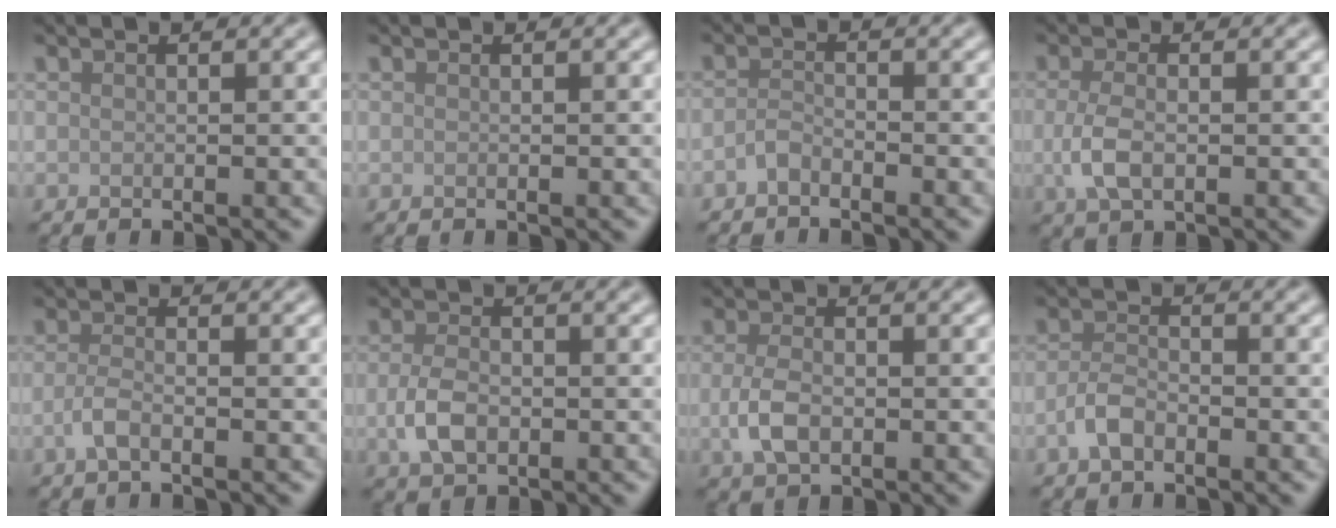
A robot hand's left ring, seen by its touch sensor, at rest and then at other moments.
{"total": 0.0}
{"total": 1.3, "force": [-1.0, 0.5, 0.6], "torque": [-0.011, 0.003, -0.024]}
{"total": 3.0, "force": [-0.4, 1.5, 2.5], "torque": [-0.061, -0.005, -0.008]}
{"total": 1.8, "force": [-0.9, 0.6, 1.4], "torque": [-0.031, 0.000, -0.021]}
{"total": 3.1, "force": [-0.7, 2.0, 2.2], "torque": [-0.046, -0.003, -0.014]}
{"total": 3.0, "force": [-0.6, 1.8, 2.3], "torque": [-0.051, -0.003, -0.012]}
{"total": 2.2, "force": [-1.3, 1.1, 1.4], "torque": [-0.030, 0.004, -0.032]}